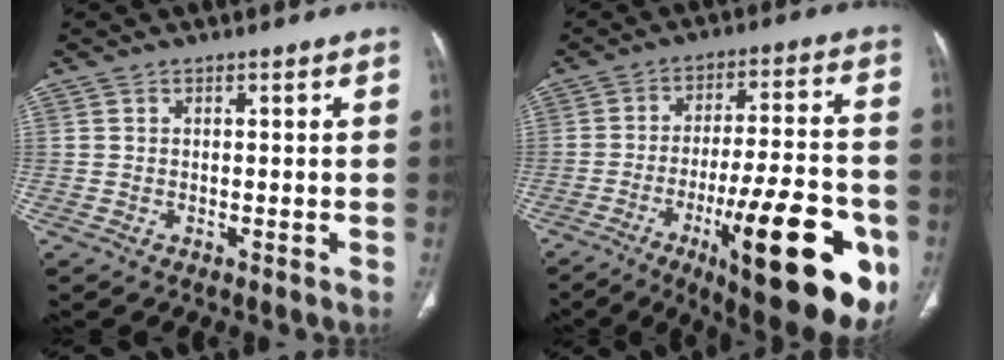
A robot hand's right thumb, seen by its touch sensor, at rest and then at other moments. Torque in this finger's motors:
{"motor_torque": [0.45, 1.01, 1.36, -1.42, 0.23]}